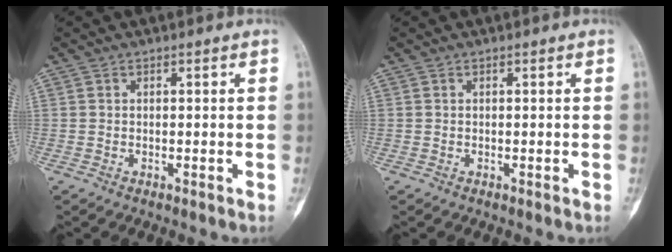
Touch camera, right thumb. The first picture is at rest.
{"total": 0.0}